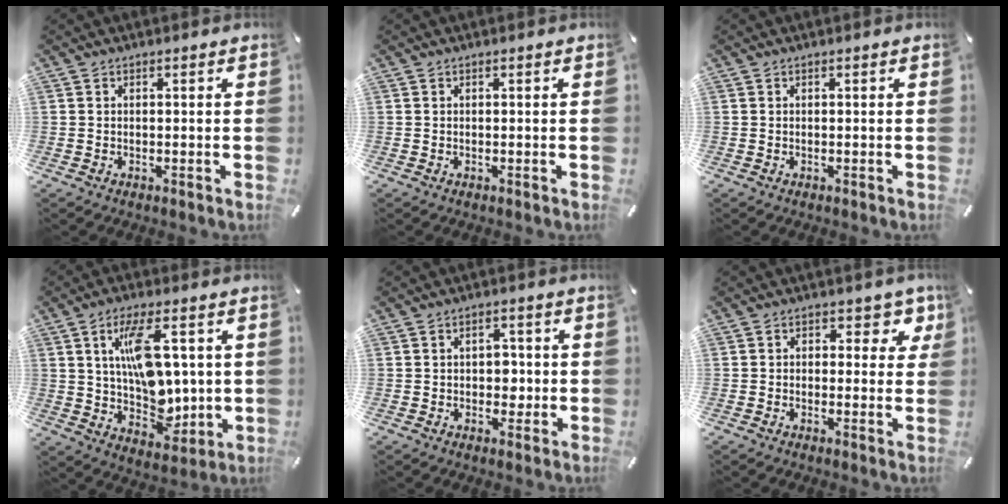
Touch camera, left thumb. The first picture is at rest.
{"total": 0.0}
{"total": 0.0}
{"total": 13.3, "force": [3.4, 7.9, 10.2], "torque": [-0.157, -0.003, 0.062]}
{"total": 4.5, "force": [-0.2, 3.4, 3.0], "torque": [-0.034, -0.001, -0.010]}
{"total": 6.0, "force": [1.8, 4.2, 3.9], "torque": [-0.035, -0.006, 0.023]}